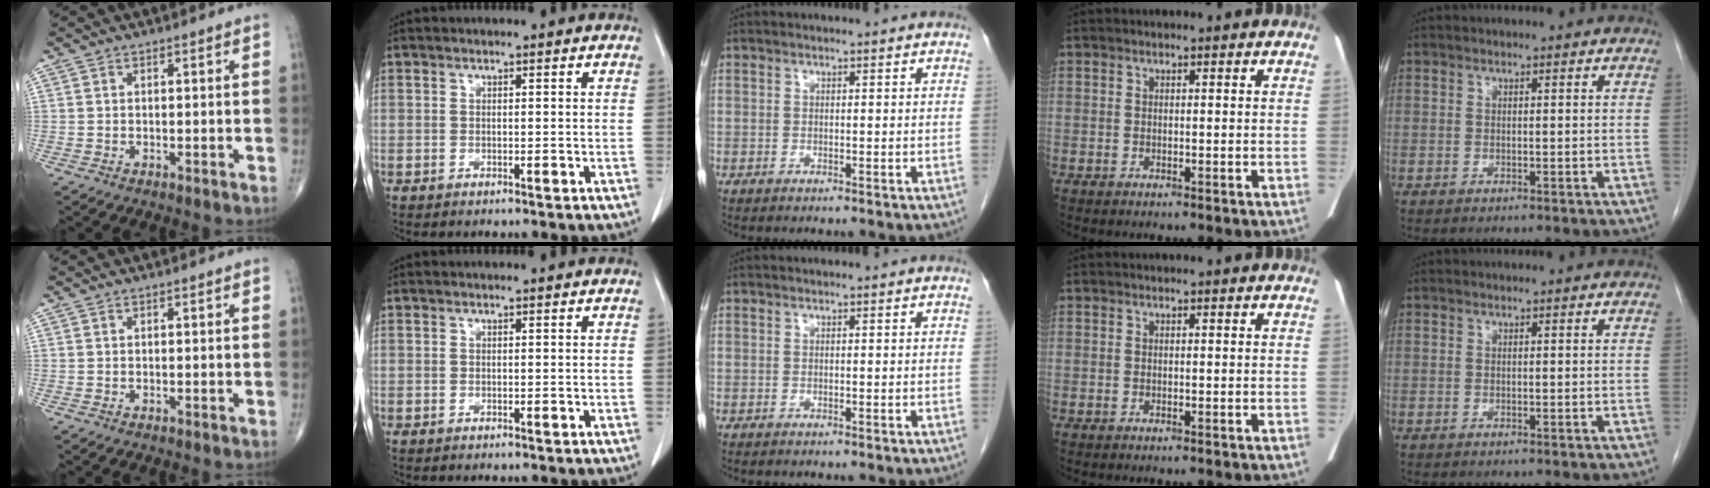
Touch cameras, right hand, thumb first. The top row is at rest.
{}